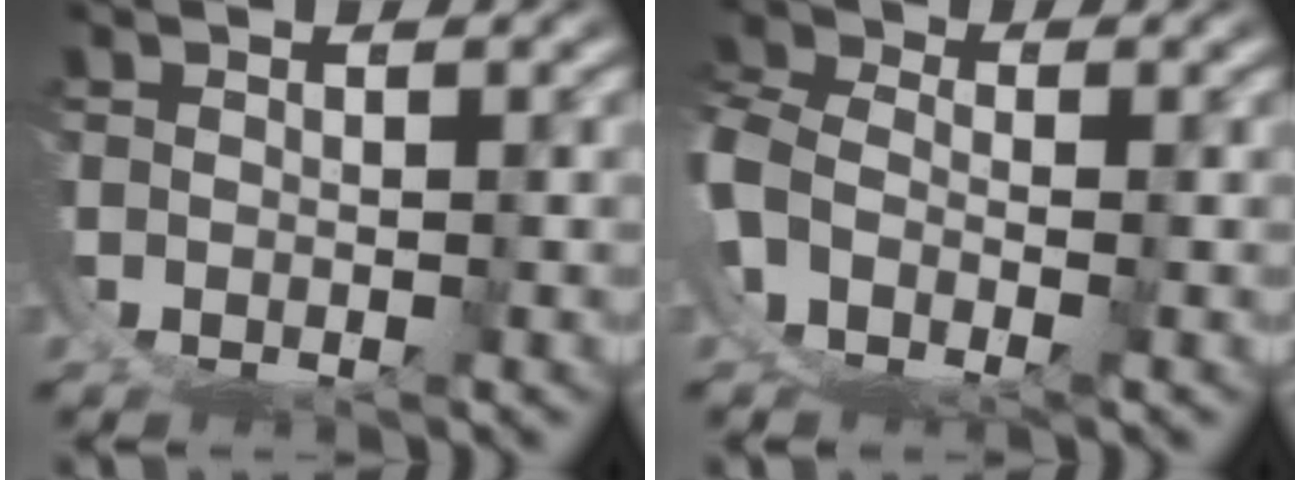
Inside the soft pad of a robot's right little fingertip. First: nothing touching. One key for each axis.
{"total": 7.5, "fx": -1.6, "fy": 6.1, "fz": 3.9, "tx": -0.098, "ty": -0.021, "tz": -0.032}